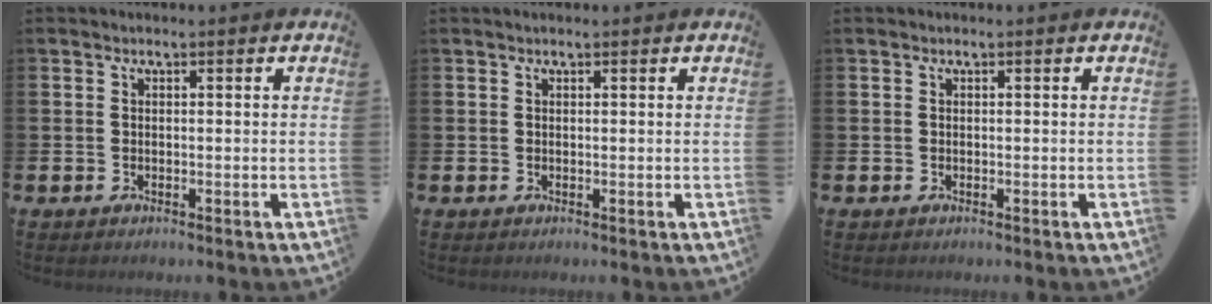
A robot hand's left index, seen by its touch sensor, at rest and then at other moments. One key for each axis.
{"total": 0.0}
{"total": 0.0}